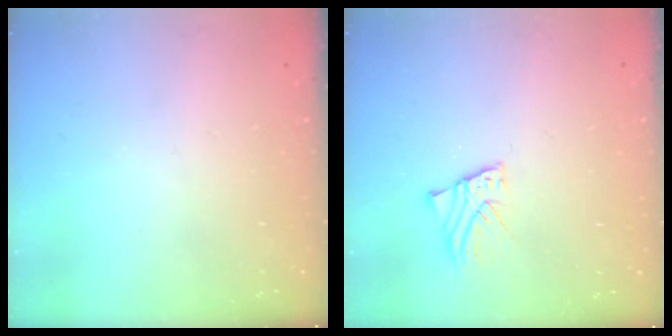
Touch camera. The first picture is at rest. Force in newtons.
{"total": 1.8, "press": 1.8, "slide": 0.1}